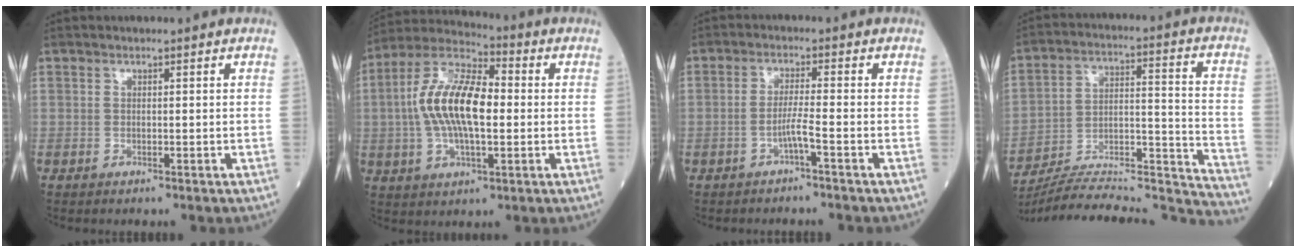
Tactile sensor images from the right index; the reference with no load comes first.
{"total": 14.1, "force": [0.2, 5.3, 13.1], "torque": [-0.273, 0.020, 0.000]}
{"total": 2.7, "force": [-1.5, -0.5, 2.2], "torque": [-0.041, -0.001, -0.031]}
{"total": 25.0, "force": [-23.8, 2.2, 7.4], "torque": [-0.088, 0.031, -0.349]}